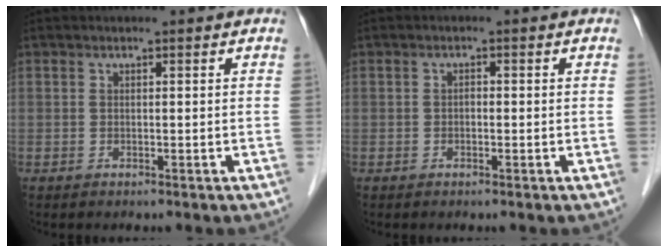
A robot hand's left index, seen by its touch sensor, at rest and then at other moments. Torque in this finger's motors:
{"motor_torque": [-0.21, -0.18, 0.00, -0.01]}